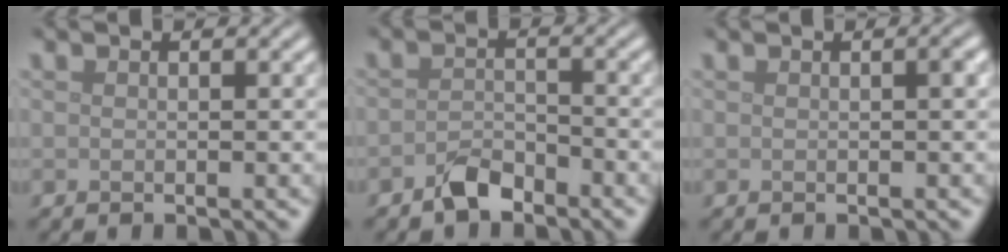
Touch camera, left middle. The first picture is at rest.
{"total": 2.5, "force": [-2.0, 1.1, 1.0], "torque": [-0.017, 0.007, -0.040]}
{"total": 0.8, "force": [0.0, 0.1, 0.8], "torque": [-0.012, 0.004, 0.002]}